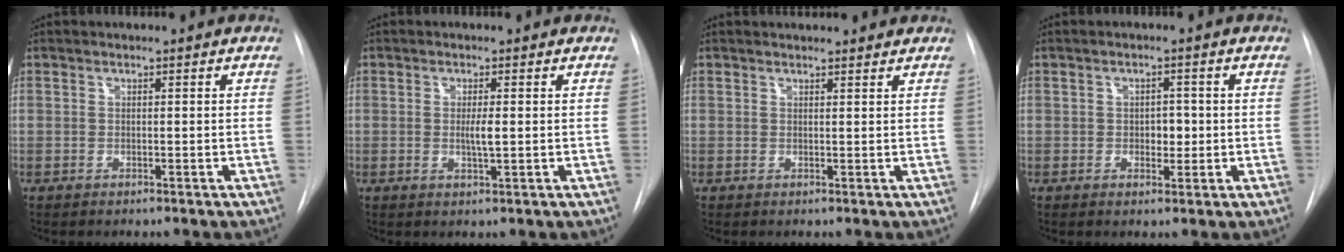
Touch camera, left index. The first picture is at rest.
{"total": 2.1, "force": [-0.3, 0.1, 2.1], "torque": [-0.041, -0.007, -0.005]}
{"total": 5.1, "force": [4.8, 1.1, 1.4], "torque": [-0.015, 0.014, 0.050]}
{"total": 2.5, "force": [-0.5, 1.6, 1.8], "torque": [-0.019, -0.003, -0.005]}